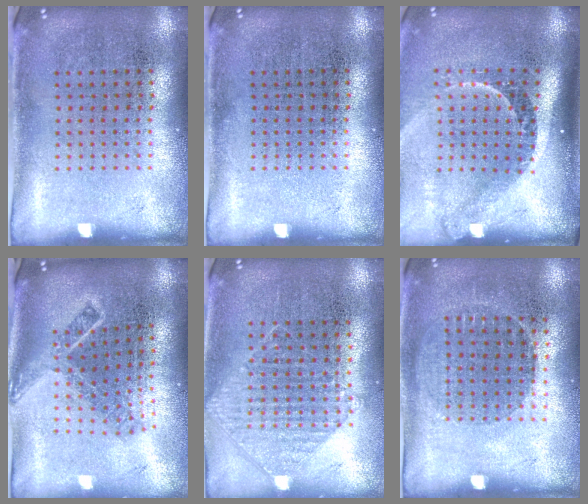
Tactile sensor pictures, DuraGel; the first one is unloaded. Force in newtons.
{"total": 0.0}
{"total": 2.3, "press": 1.5, "slide": 1.7}
{"total": 1.9, "press": 1.3, "slide": 1.4}
{"total": 0.9, "press": 0.8, "slide": 0.3}
{"total": 1.0, "press": 0.8, "slide": 0.5}